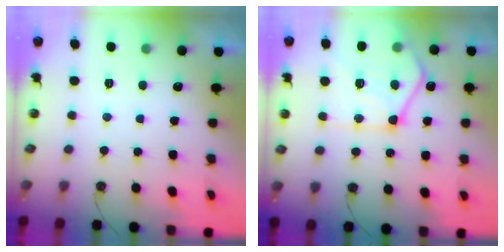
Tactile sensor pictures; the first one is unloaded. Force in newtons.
{"total": 17.4, "press": 17.3, "slide": 1.5}